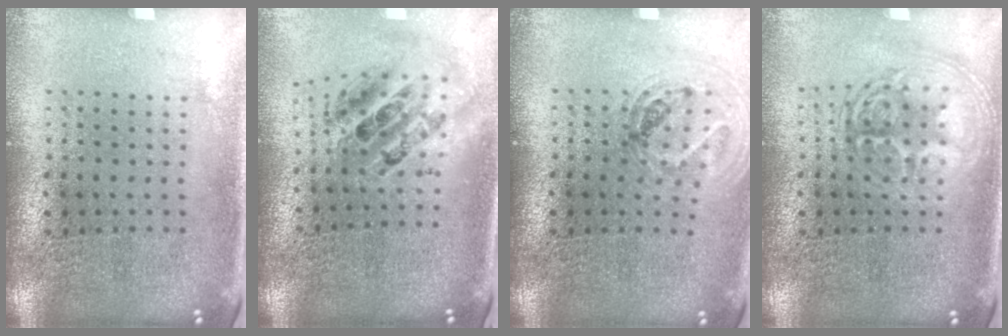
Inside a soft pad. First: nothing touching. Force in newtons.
{"total": 2.0, "press": 1.5, "slide": 1.3}
{"total": 1.0, "press": 1.0, "slide": 0.1}
{"total": 2.6, "press": 2.6, "slide": 0.2}